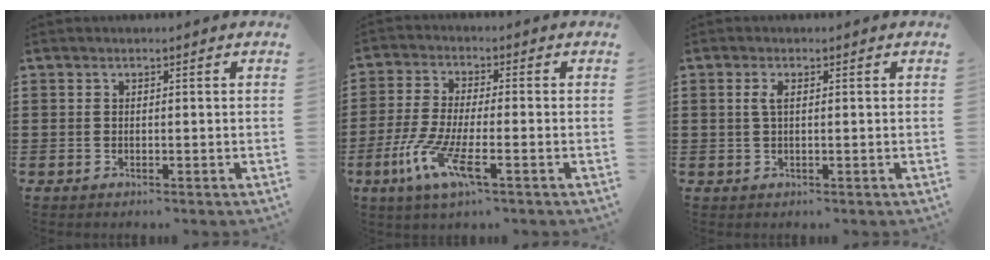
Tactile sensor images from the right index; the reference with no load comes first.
{"total": 8.1, "force": [-3.9, 1.9, 6.8], "torque": [-0.159, -0.014, -0.075]}
{"total": 1.7, "force": [0.3, 0.5, 1.6], "torque": [-0.033, 0.003, 0.004]}